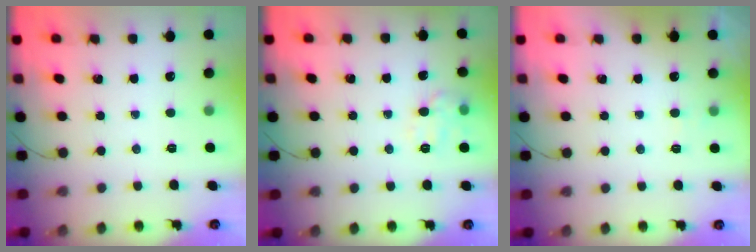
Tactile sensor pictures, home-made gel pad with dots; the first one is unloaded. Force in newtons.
{"total": 9.3, "press": 9.3, "slide": 0.4}
{"total": 2.3, "press": 2.0, "slide": 1.2}